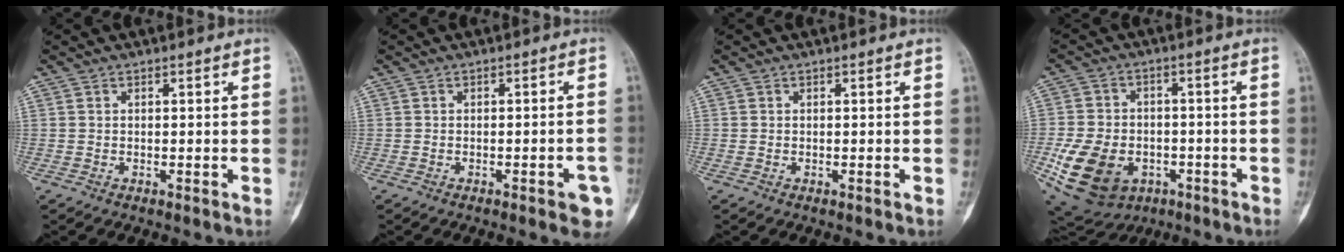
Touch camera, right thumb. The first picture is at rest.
{"total": 4.5, "force": [-2.2, 1.2, 3.7], "torque": [-0.037, 0.013, -0.023]}
{"total": 0.0}
{"total": 16.7, "force": [-5.6, 12.0, 10.1], "torque": [-0.198, 0.012, -0.080]}